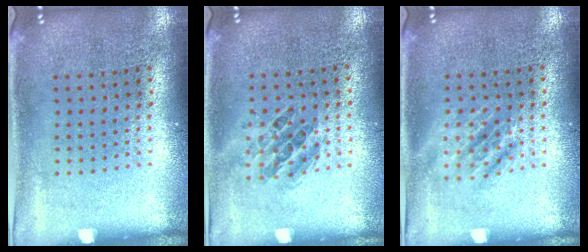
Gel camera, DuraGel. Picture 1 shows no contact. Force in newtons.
{"total": 0.9, "press": 0.8, "slide": 0.4}
{"total": 1.0, "press": 1.0, "slide": 0.2}